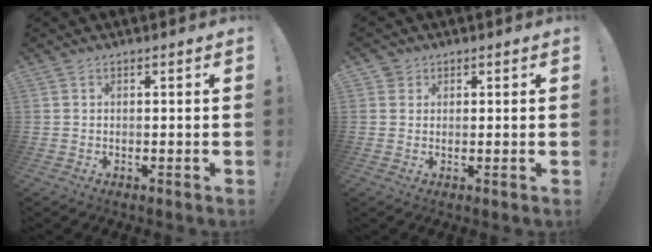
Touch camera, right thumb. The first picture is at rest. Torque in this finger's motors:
{"motor_torque": [-0.16, 0.23, 0.08, -0.12, 0.00]}